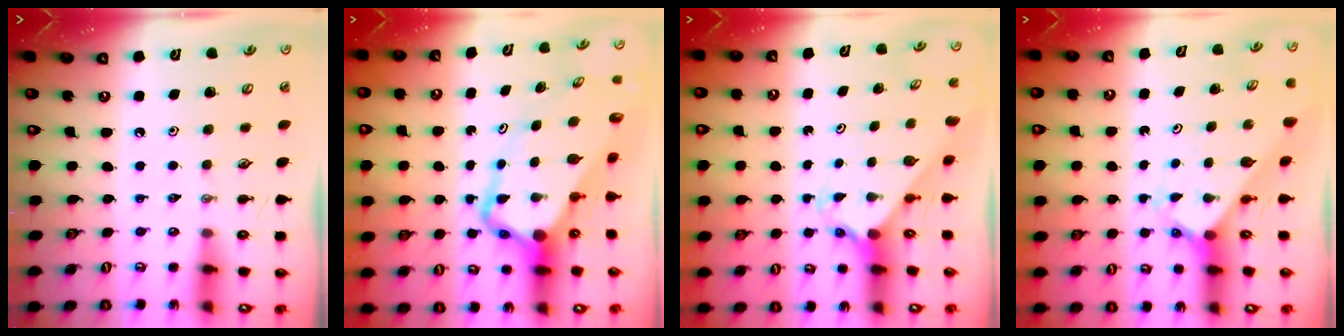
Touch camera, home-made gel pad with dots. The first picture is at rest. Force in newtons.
{"total": 10.3, "press": 10.3, "slide": 1.1}
{"total": 2.4, "press": 2.4, "slide": 0.2}
{"total": 2.1, "press": 2.1, "slide": 0.2}